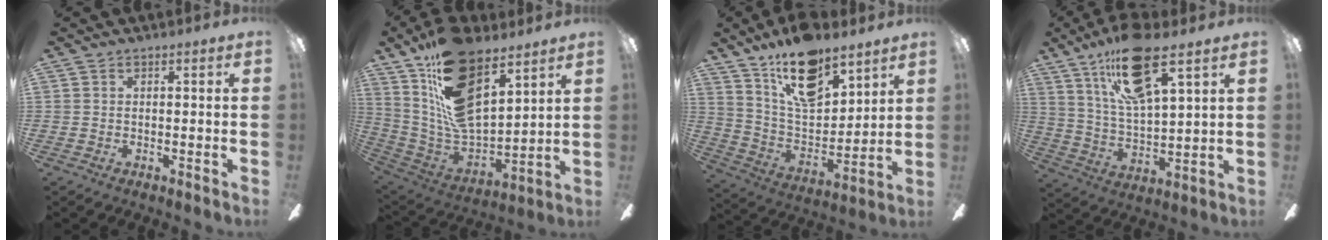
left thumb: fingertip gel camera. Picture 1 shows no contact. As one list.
[{"total": 21.2, "force": [12.0, 10.4, 14.1], "torque": [-0.256, -0.064, 0.215]}, {"total": 18.2, "force": [13.0, 8.2, 9.8], "torque": [-0.171, -0.069, 0.229]}, {"total": 19.1, "force": [11.7, 6.2, 13.7], "torque": [-0.243, -0.037, 0.196]}]